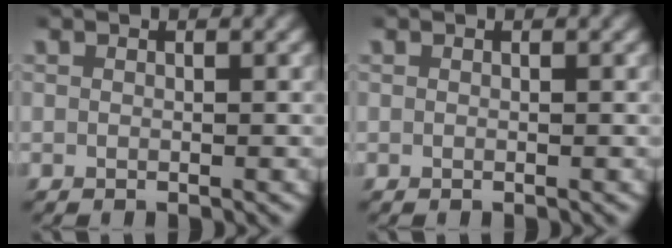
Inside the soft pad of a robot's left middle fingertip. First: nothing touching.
{"total": 0.0}